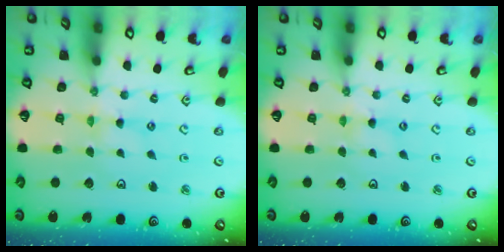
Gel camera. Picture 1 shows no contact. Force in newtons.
{"total": 0.6, "press": 0.6, "slide": 0.1}